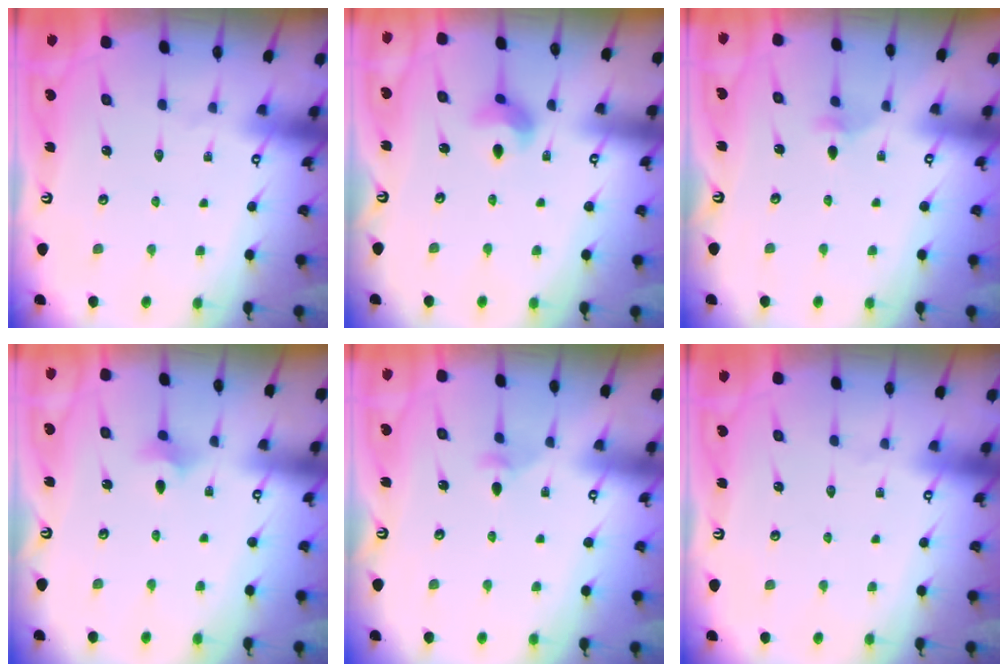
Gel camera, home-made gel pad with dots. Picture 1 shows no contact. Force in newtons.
{"total": 6.3, "press": 6.3, "slide": 0.4}
{"total": 3.0, "press": 2.9, "slide": 0.7}
{"total": 3.3, "press": 3.2, "slide": 0.7}
{"total": 3.1, "press": 3.1, "slide": 0.5}
{"total": 0.0}